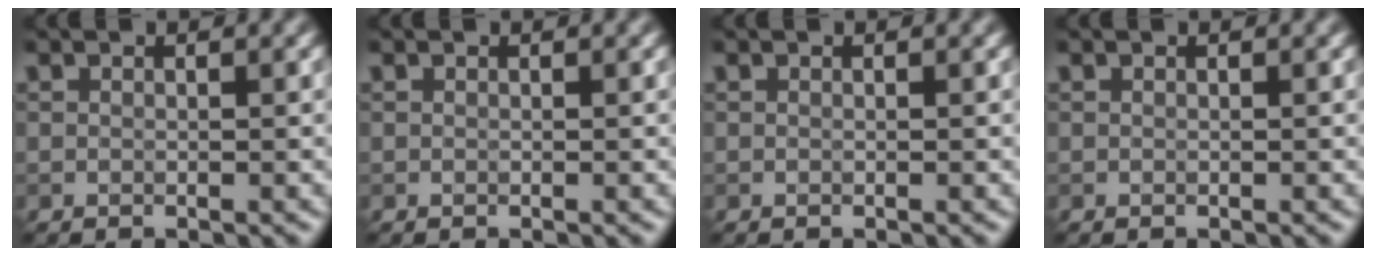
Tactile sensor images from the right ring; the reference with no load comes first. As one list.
[{"total": 0.0}, {"total": 0.0}, {"total": 0.0}]